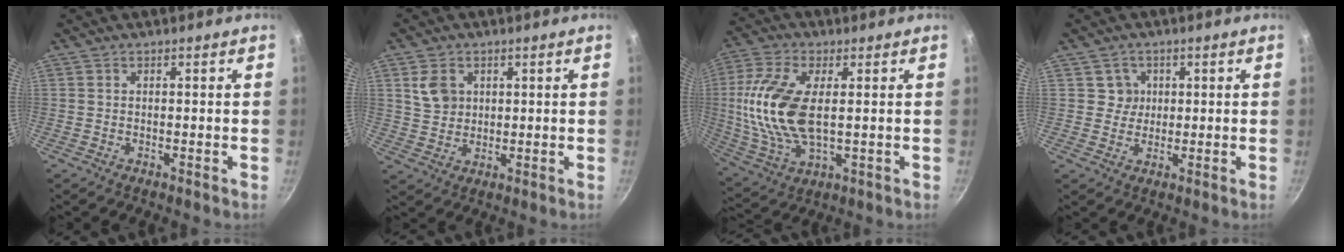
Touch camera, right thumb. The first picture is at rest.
{"total": 5.7, "force": [1.9, 4.6, 2.8], "torque": [-0.031, -0.003, 0.040]}
{"total": 16.7, "force": [1.7, 8.3, 14.4], "torque": [-0.295, -0.002, 0.031]}
{"total": 3.4, "force": [0.9, 3.3, 0.4], "torque": [0.022, 0.002, 0.009]}